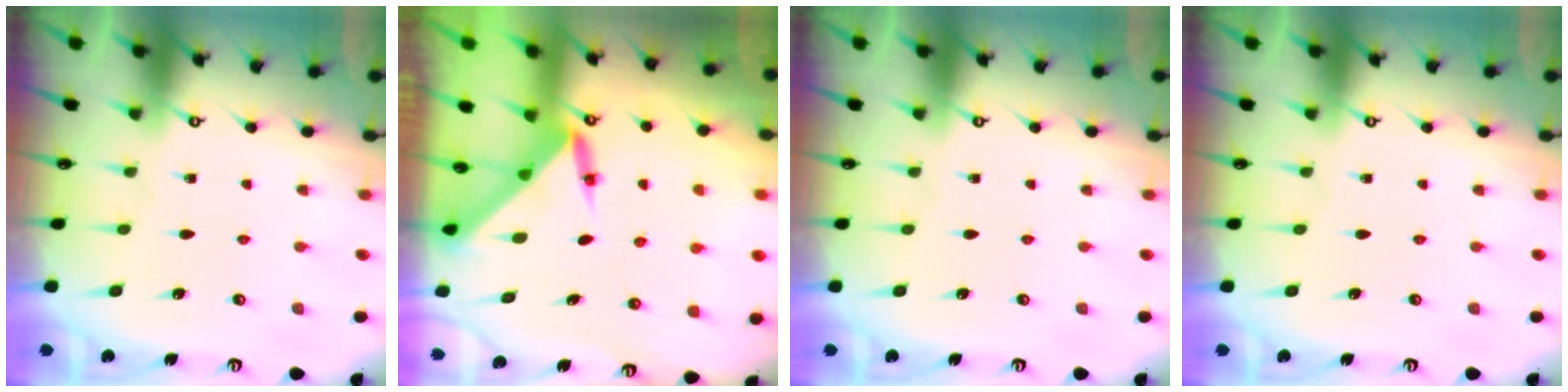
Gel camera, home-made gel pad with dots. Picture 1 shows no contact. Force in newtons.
{"total": 3.2, "press": 3.2, "slide": 0.1}
{"total": 0.0}
{"total": 0.0}